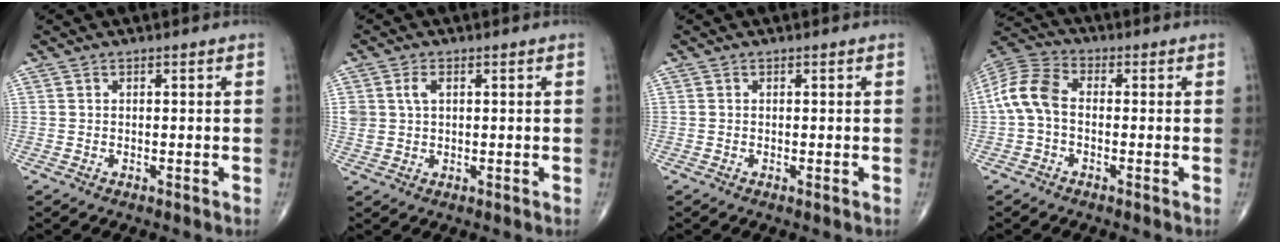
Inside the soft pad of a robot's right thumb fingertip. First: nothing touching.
{"total": 3.3, "force": [1.0, 2.1, 2.3], "torque": [-0.047, 0.003, 0.023]}
{"total": 0.0}
{"total": 8.9, "force": [-0.7, 5.8, 6.8], "torque": [-0.140, 0.027, -0.027]}